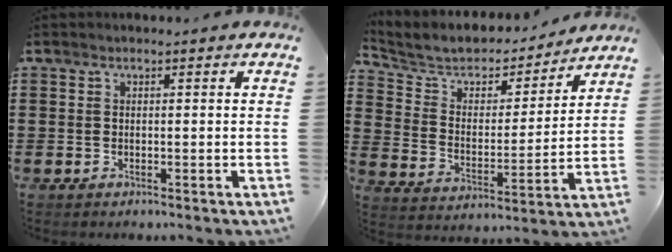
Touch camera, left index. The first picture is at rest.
{"total": 5.6, "force": [5.0, 2.2, 1.0], "torque": [-0.055, -0.039, 0.081]}